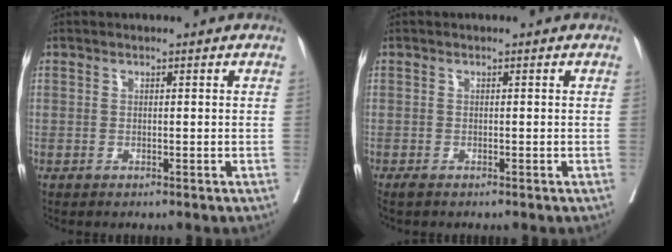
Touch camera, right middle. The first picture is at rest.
{"total": 0.7, "force": [-0.6, 0.2, 0.3], "torque": [-0.013, -0.004, -0.011]}